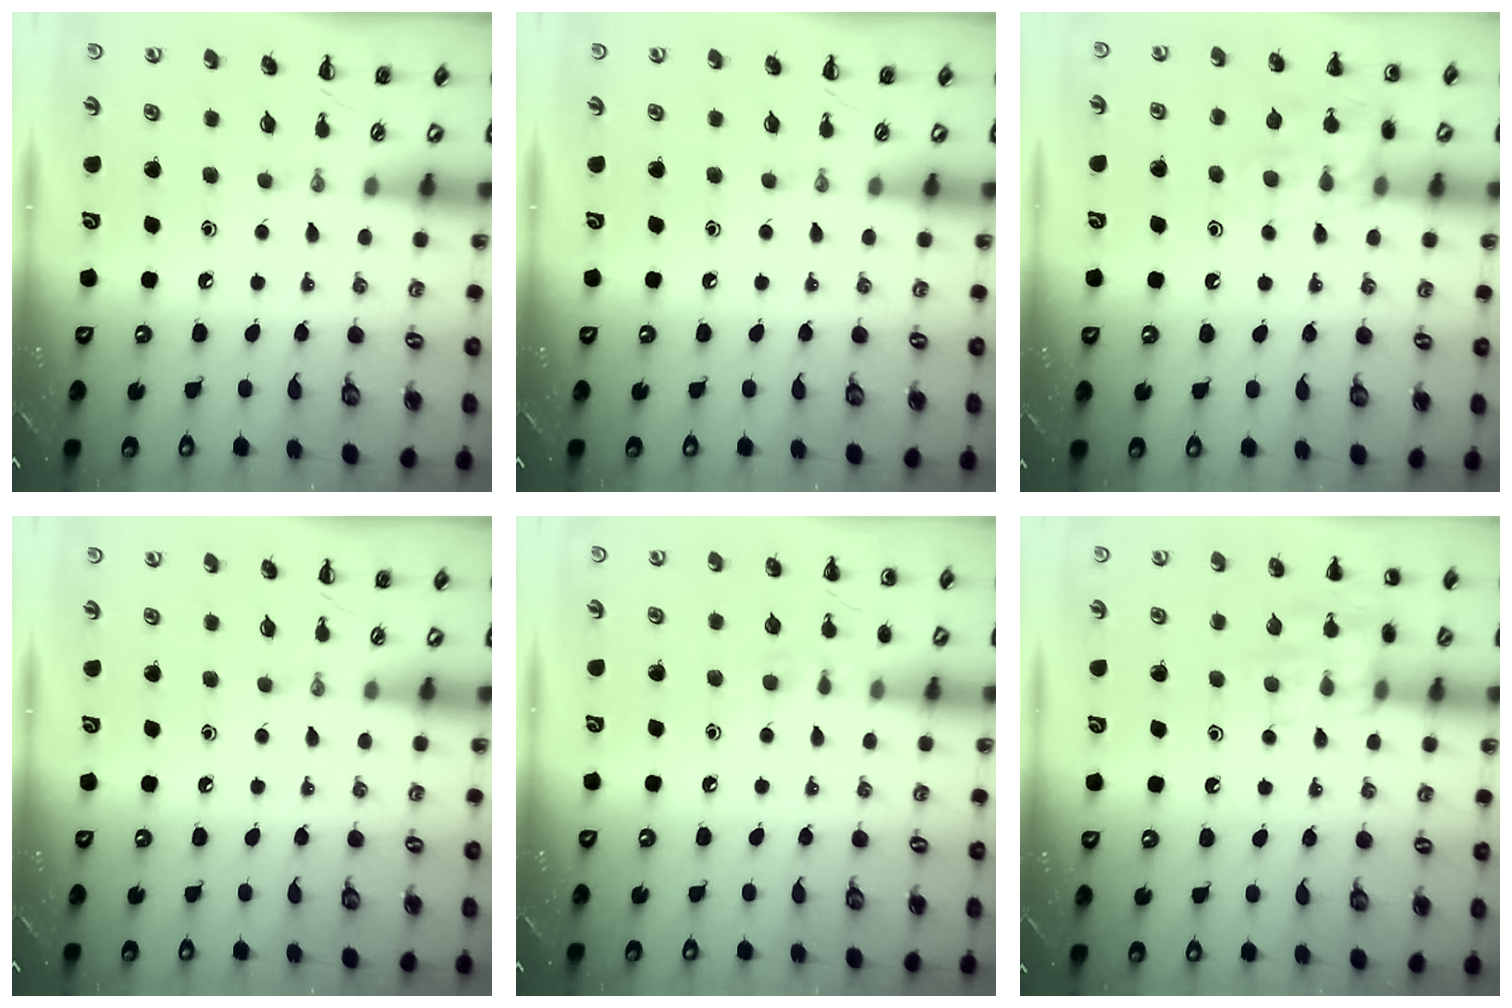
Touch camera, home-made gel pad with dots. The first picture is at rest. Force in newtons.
{"total": 0.0}
{"total": 13.9, "press": 13.8, "slide": 1.1}
{"total": 0.0}
{"total": 7.2, "press": 6.9, "slide": 1.9}
{"total": 13.3, "press": 13.3, "slide": 0.8}